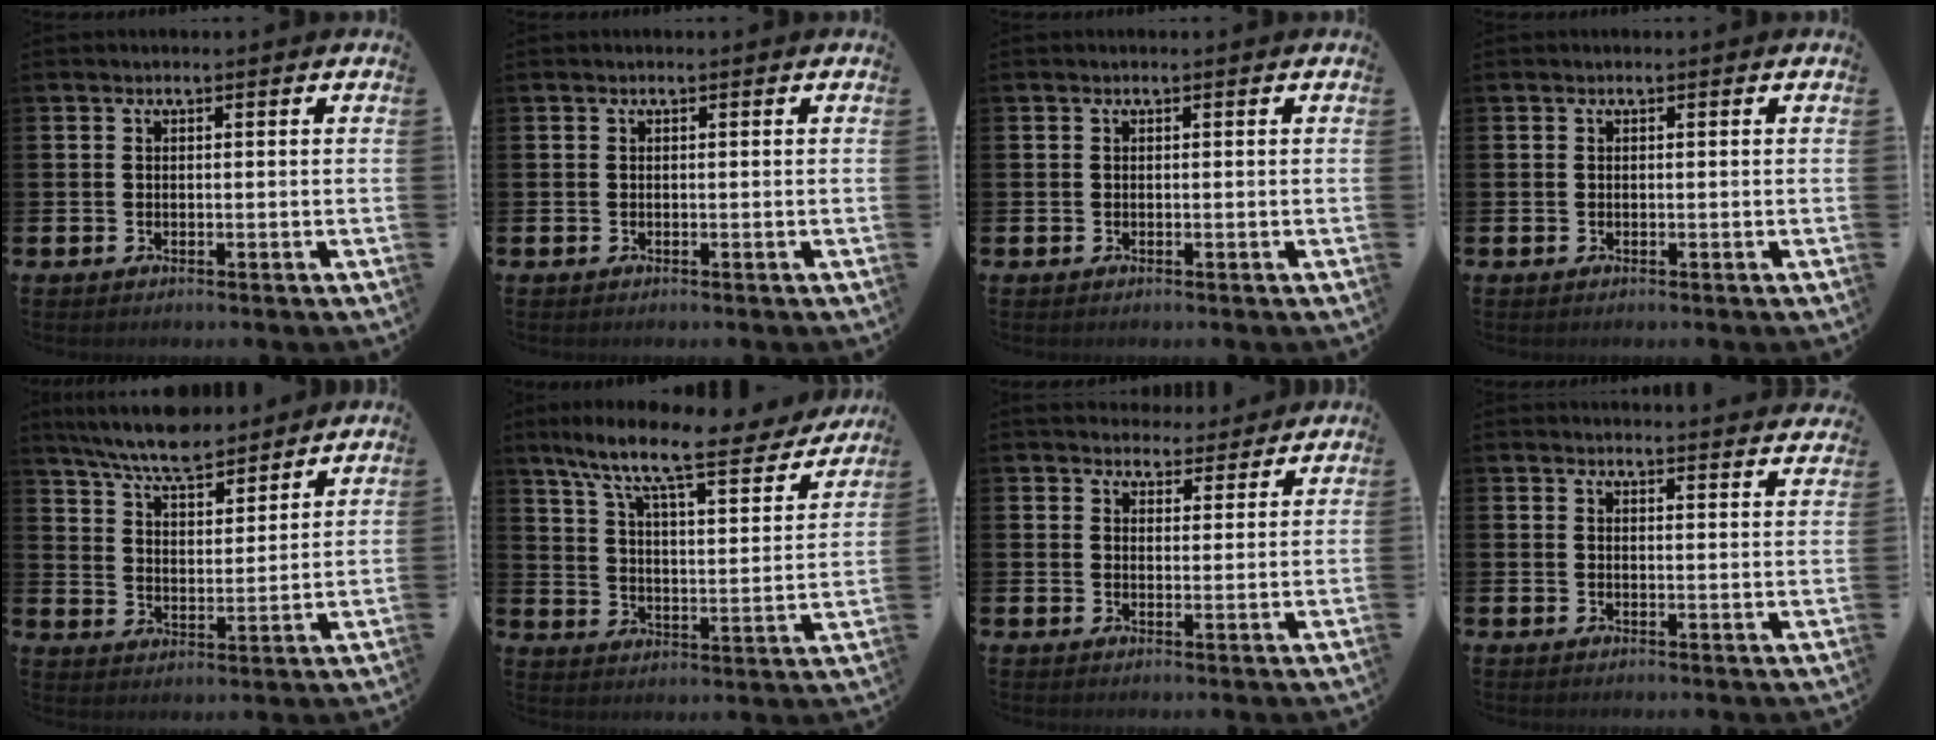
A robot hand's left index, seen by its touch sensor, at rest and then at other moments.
{"total": 0.0}
{"total": 0.0}
{"total": 0.0}
{"total": 8.2, "force": [7.5, 1.5, 2.7], "torque": [-0.076, -0.039, 0.137]}
{"total": 10.2, "force": [8.5, 1.8, 5.3], "torque": [-0.123, -0.060, 0.135]}
{"total": 4.2, "force": [4.0, 1.3, -0.1], "torque": [-0.001, -0.020, 0.072]}
{"total": 2.9, "force": [2.9, -0.2, -0.2], "torque": [0.009, -0.025, 0.050]}